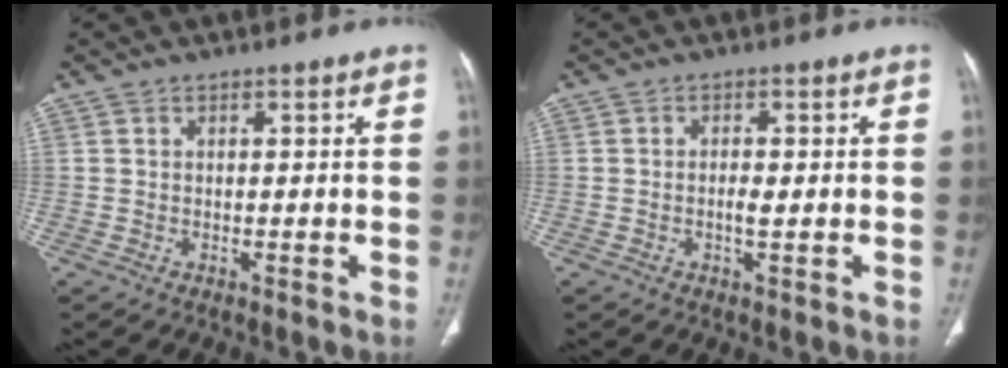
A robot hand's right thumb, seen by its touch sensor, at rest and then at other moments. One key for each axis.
{"total": 2.0, "fx": -0.3, "fy": 0.7, "fz": 1.9, "tx": -0.039, "ty": 0.000, "tz": -0.007}